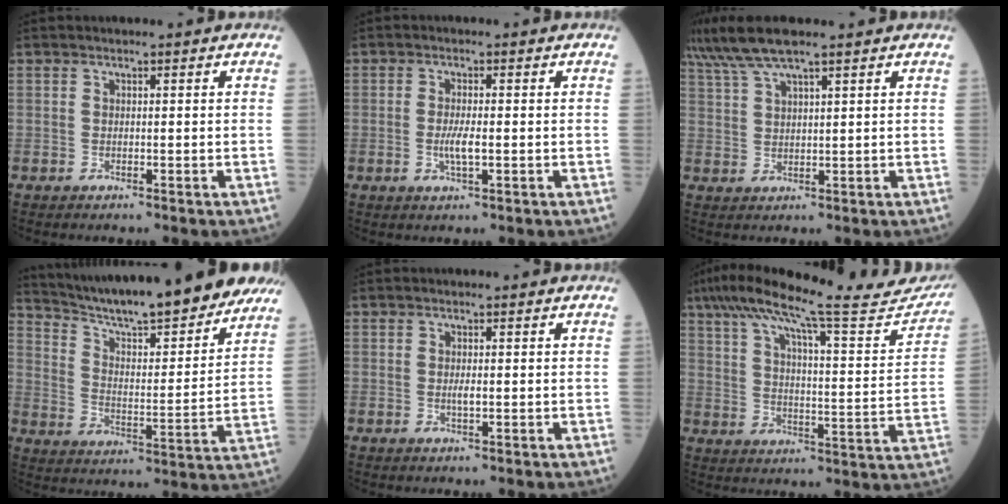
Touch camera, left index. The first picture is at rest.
{"total": 2.9, "force": [-1.1, 0.5, 2.7], "torque": [-0.059, -0.009, -0.021]}
{"total": 6.3, "force": [5.0, 0.0, 3.7], "torque": [-0.080, 0.024, 0.097]}
{"total": 22.6, "force": [20.0, 2.1, 10.3], "torque": [-0.164, -0.033, 0.283]}
{"total": 1.1, "force": [-0.7, 0.2, 0.8], "torque": [-0.019, -0.008, -0.011]}
{"total": 24.0, "force": [21.1, 2.4, 11.2], "torque": [-0.182, -0.023, 0.278]}